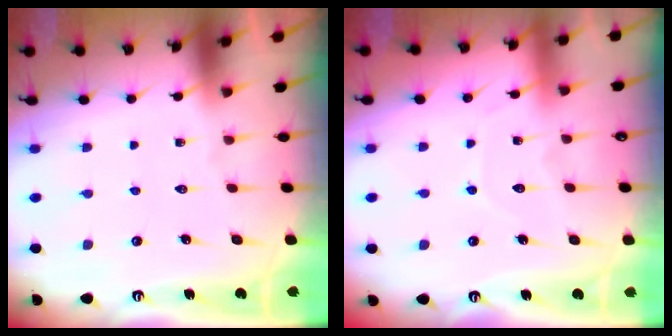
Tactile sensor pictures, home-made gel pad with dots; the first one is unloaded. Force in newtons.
{"total": 6.4, "press": 6.3, "slide": 0.6}